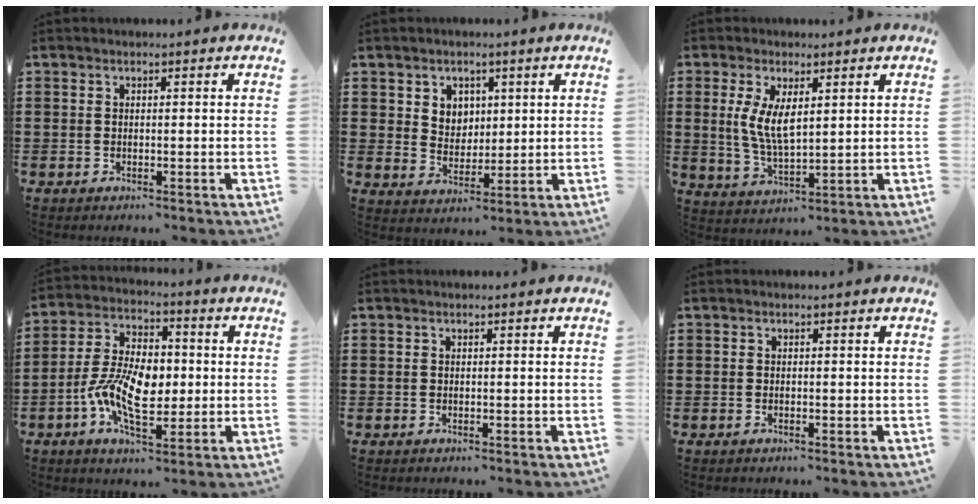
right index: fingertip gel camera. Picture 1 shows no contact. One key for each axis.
{"total": 4.3, "fx": 2.2, "fy": 3.6, "fz": 0.6, "tx": -0.023, "ty": 0.006, "tz": 0.038}
{"total": 6.1, "fx": 1.7, "fy": 2.2, "fz": 5.5, "tx": -0.112, "ty": 0.000, "tz": 0.033}
{"total": 10.6, "fx": -1.6, "fy": 5.8, "fz": 8.7, "tx": -0.195, "ty": 0.003, "tz": -0.034}
{"total": 0.0}
{"total": 0.0}